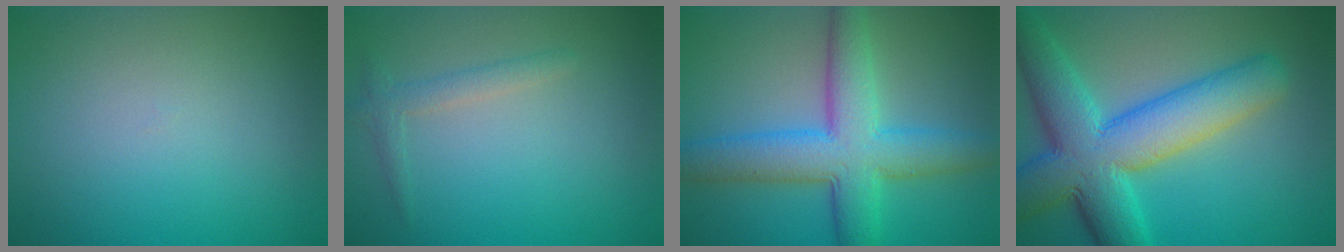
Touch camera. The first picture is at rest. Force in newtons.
{"total": 1.6, "press": 1.6, "slide": 0.1}
{"total": 7.6, "press": 7.6, "slide": 0.4}
{"total": 10.8, "press": 10.8, "slide": 0.6}